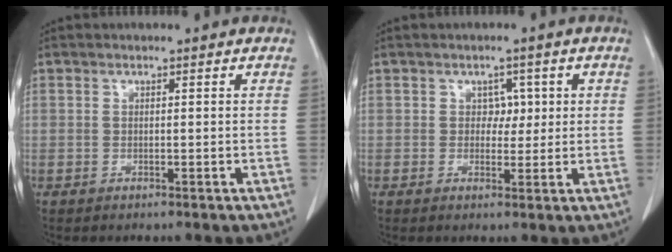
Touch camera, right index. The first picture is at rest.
{"total": 2.7, "force": [0.6, 2.1, 1.6], "torque": [-0.012, 0.006, 0.009]}